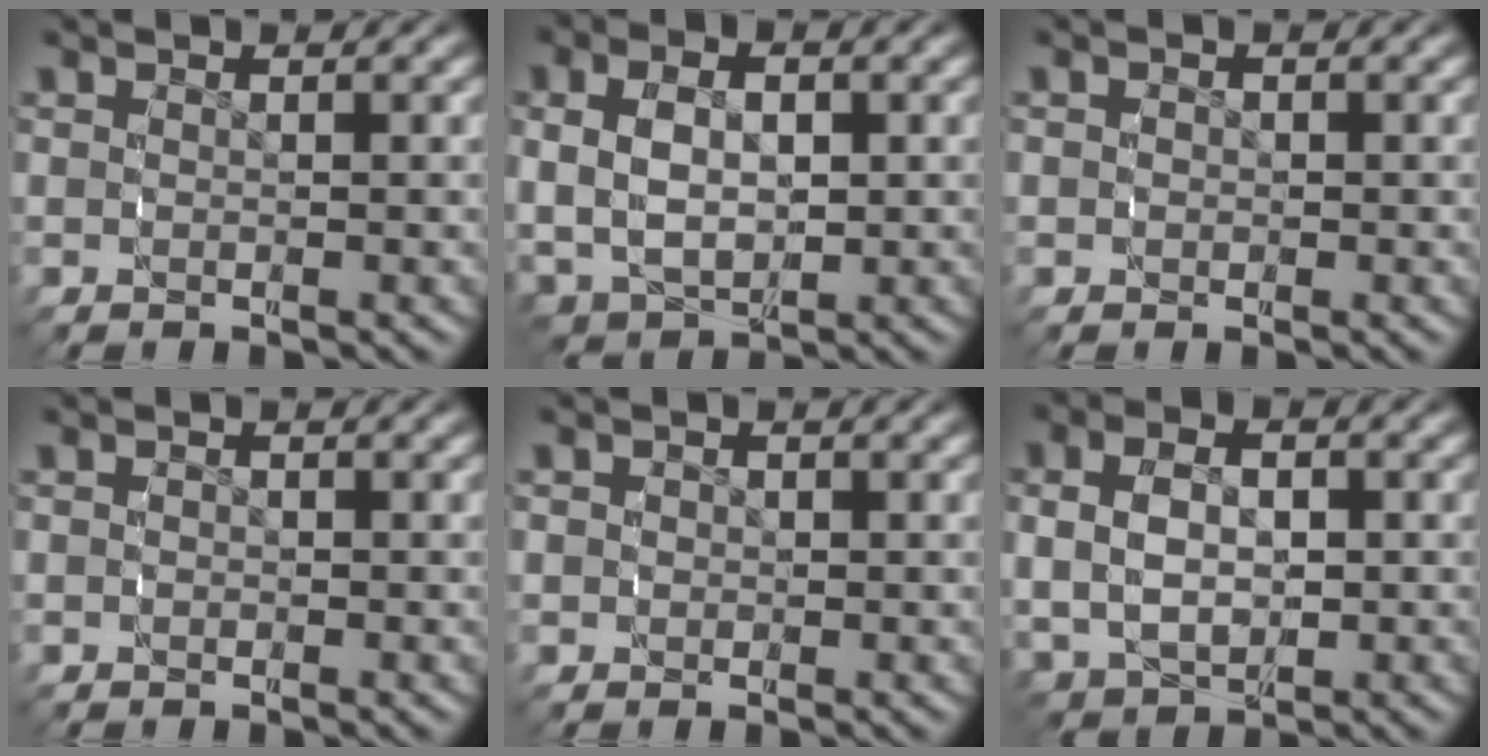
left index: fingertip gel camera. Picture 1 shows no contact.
{"total": 6.8, "force": [0.5, 5.3, 4.1], "torque": [-0.098, -0.013, 0.020]}
{"total": 1.0, "force": [0.0, 1.0, 0.2], "torque": [-0.010, 0.001, -0.001]}
{"total": 0.5, "force": [-0.2, 0.5, 0.0], "torque": [-0.006, 0.001, -0.004]}
{"total": 1.6, "force": [0.2, 1.6, 0.4], "torque": [-0.012, 0.002, 0.001]}
{"total": 5.6, "force": [0.2, 4.3, 3.5], "torque": [-0.081, -0.011, 0.016]}